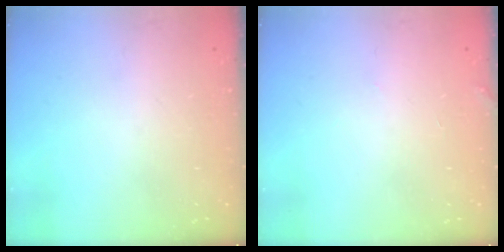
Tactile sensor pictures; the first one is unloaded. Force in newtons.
{"total": 1.9, "press": 1.9, "slide": 0.2}